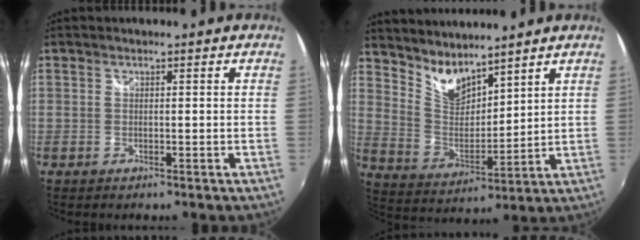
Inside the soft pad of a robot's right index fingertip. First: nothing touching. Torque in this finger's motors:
{"motor_torque": [-0.10, 0.34, 0.02, 0.01]}